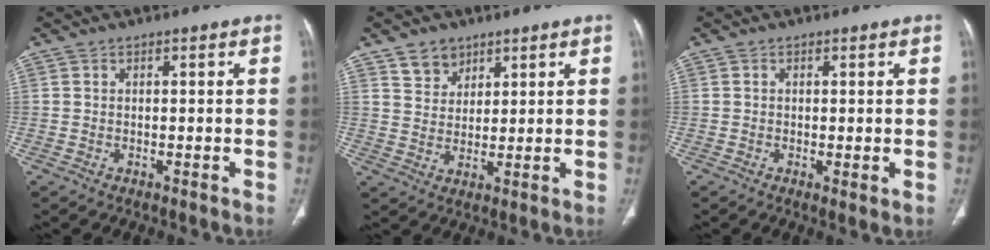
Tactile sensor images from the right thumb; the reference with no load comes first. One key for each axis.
{"total": 5.2, "fx": 3.6, "fy": 3.6, "fz": 1.2, "tx": 0.001, "ty": -0.027, "tz": 0.069}
{"total": 1.5, "fx": -0.2, "fy": 0.3, "fz": 1.4, "tx": -0.030, "ty": -0.009, "tz": -0.003}